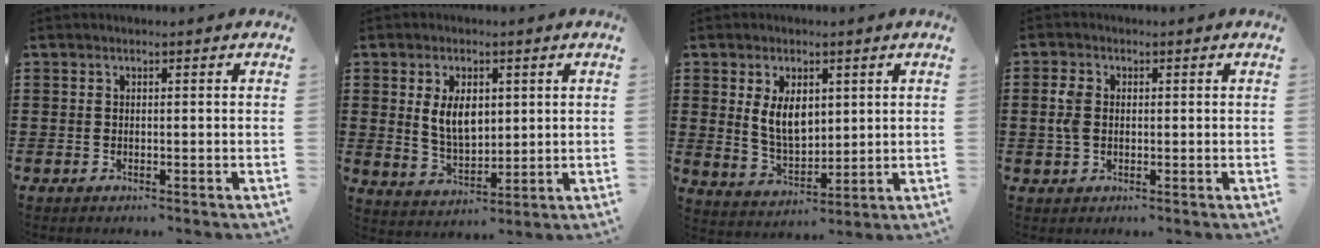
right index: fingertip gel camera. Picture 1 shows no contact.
{"total": 6.3, "force": [1.4, 3.6, 5.0], "torque": [-0.090, 0.006, 0.020]}
{"total": 6.4, "force": [1.8, 3.8, 4.8], "torque": [-0.098, 0.008, 0.031]}
{"total": 3.3, "force": [0.2, 2.3, 2.4], "torque": [-0.067, 0.004, -0.001]}